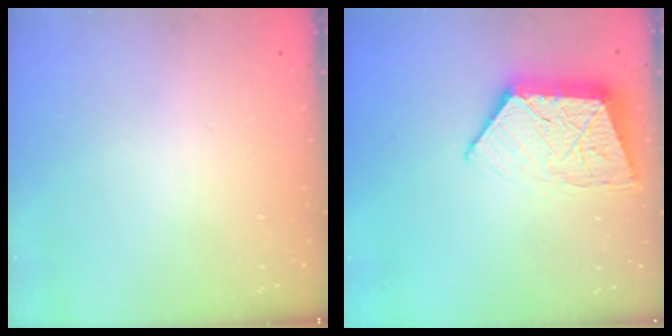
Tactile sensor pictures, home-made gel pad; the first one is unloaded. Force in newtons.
{"total": 13.6, "press": 13.5, "slide": 1.0}